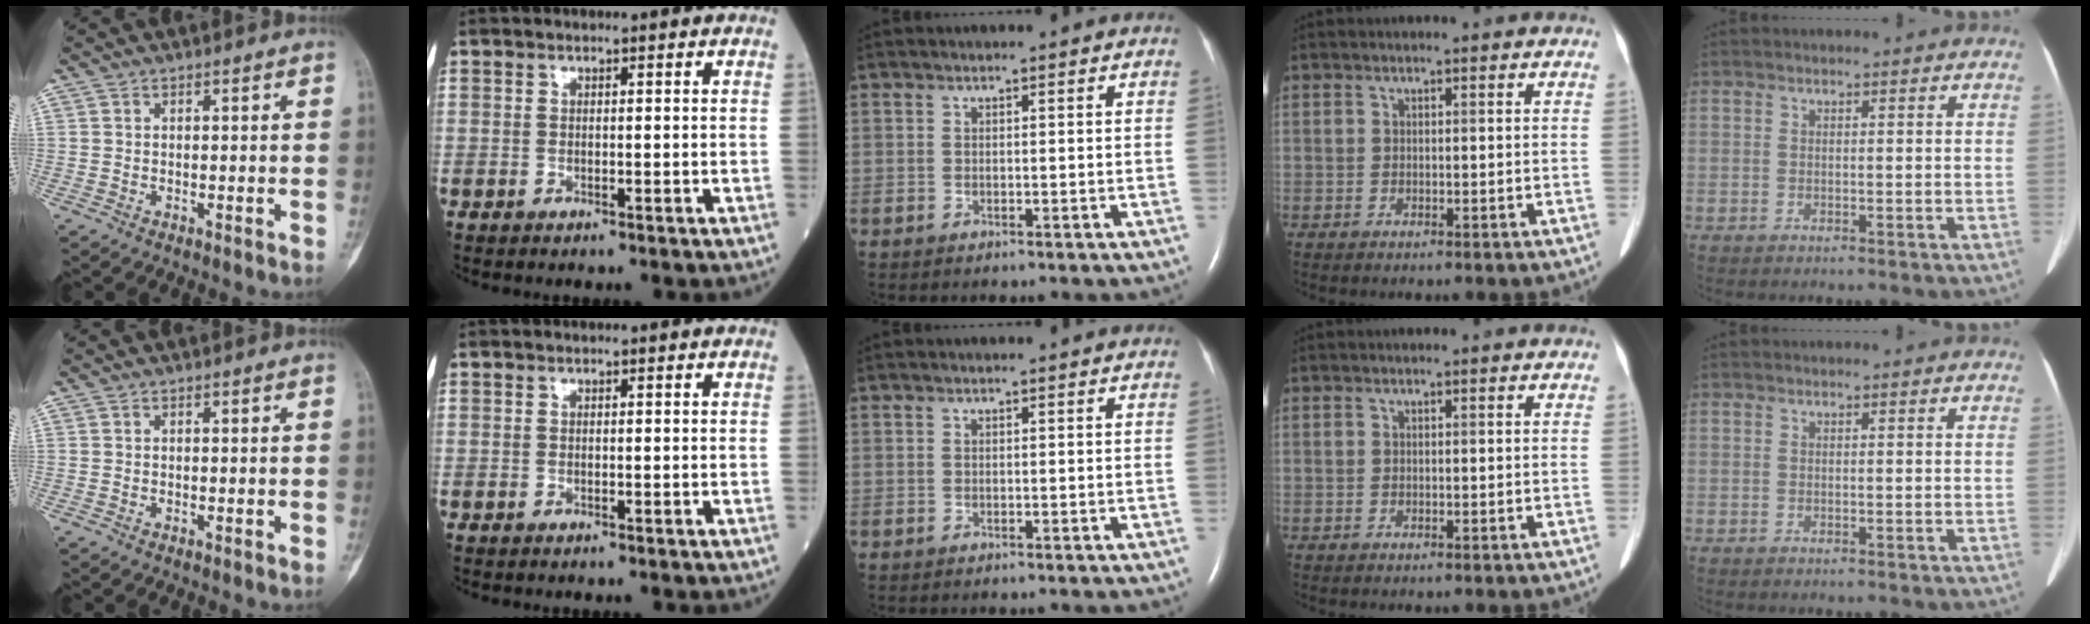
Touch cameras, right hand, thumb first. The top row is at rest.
{}